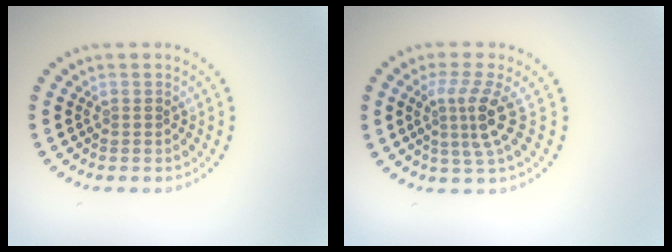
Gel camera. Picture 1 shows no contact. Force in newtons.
{"total": 3.4, "press": 2.4, "slide": 2.5}